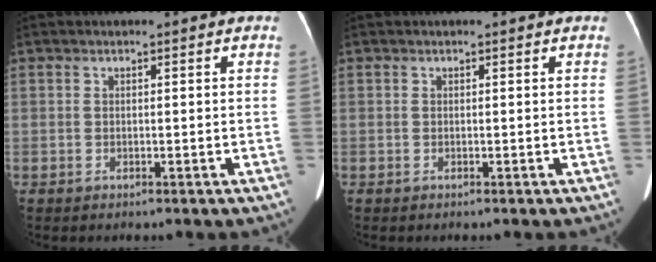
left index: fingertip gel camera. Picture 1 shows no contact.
{"total": 1.3, "force": [1.2, 0.2, 0.5], "torque": [-0.003, 0.002, 0.009]}